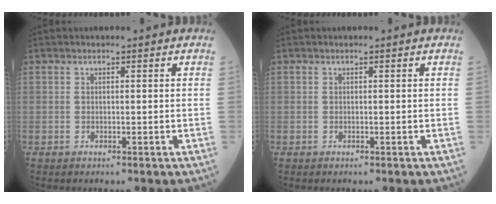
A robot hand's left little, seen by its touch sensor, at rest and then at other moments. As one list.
[{"total": 0.0}]